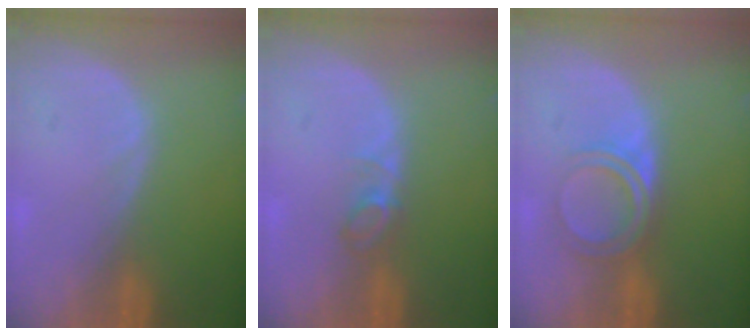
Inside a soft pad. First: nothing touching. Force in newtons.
{"total": 2.4, "press": 2.4, "slide": 0.4}
{"total": 4.9, "press": 4.4, "slide": 2.2}